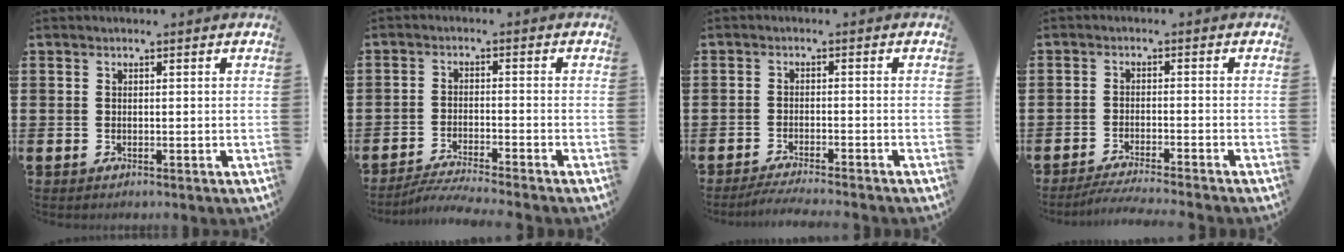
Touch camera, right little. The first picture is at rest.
{"total": 3.2, "force": [-3.0, -0.3, 1.1], "torque": [-0.015, -0.002, -0.059]}
{"total": 2.2, "force": [-2.1, -0.2, 0.8], "torque": [-0.011, 0.004, -0.041]}
{"total": 2.8, "force": [-2.5, -0.3, 1.2], "torque": [-0.017, -0.002, -0.048]}